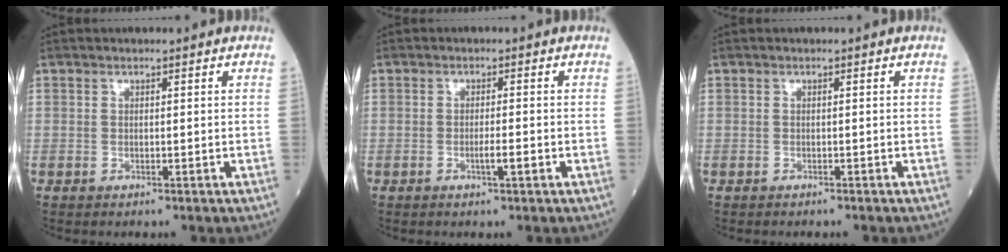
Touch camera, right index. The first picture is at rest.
{"total": 2.1, "force": [-0.8, 0.0, 2.0], "torque": [-0.034, -0.002, -0.015]}
{"total": 1.1, "force": [-1.0, 0.3, 0.3], "torque": [-0.009, -0.001, -0.013]}